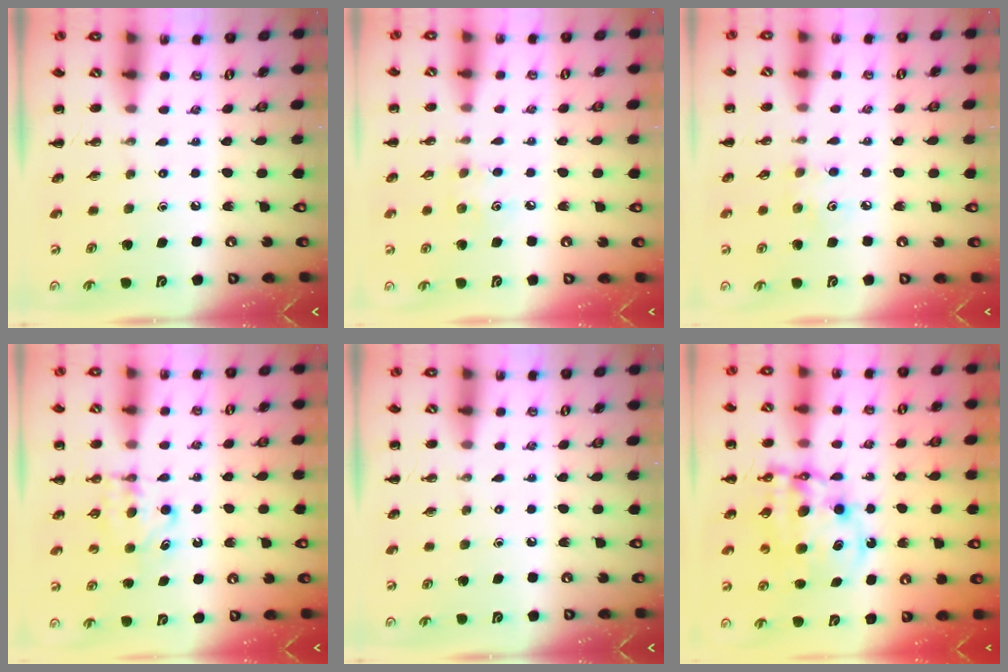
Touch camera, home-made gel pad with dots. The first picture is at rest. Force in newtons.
{"total": 4.7, "press": 4.6, "slide": 1.1}
{"total": 3.3, "press": 3.2, "slide": 0.8}
{"total": 5.3, "press": 5.2, "slide": 1.0}
{"total": 0.0}
{"total": 11.7, "press": 11.4, "slide": 2.8}